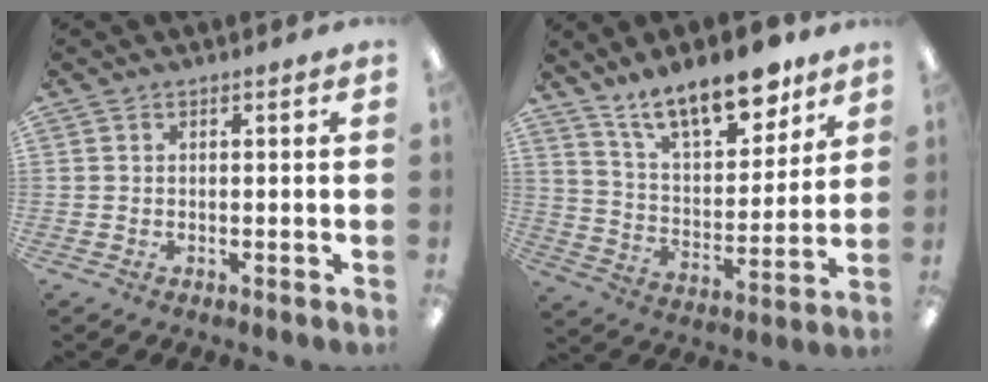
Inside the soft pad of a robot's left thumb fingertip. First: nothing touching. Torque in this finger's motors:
{"motor_torque": [0.29, 0.27, 1.41, -1.36, 0.12]}